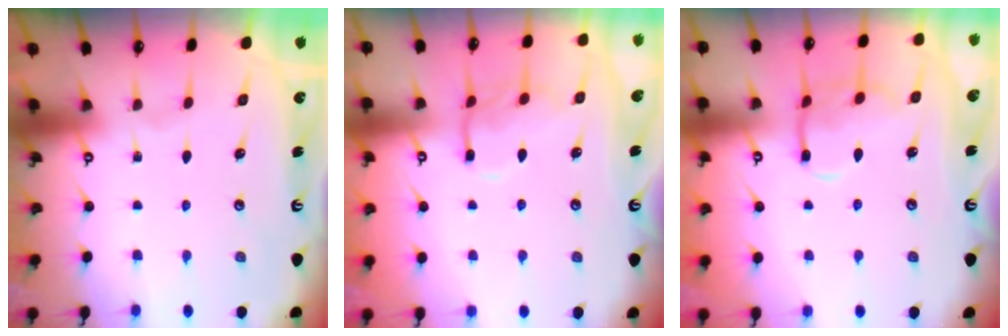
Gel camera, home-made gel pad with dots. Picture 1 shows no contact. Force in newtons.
{"total": 10.0, "press": 10.0, "slide": 0.6}
{"total": 10.3, "press": 10.3, "slide": 0.7}